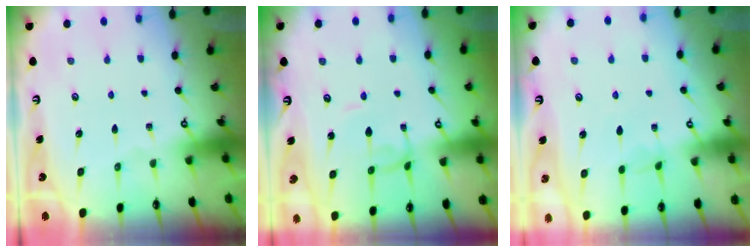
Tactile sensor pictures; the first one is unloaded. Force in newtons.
{"total": 2.1, "press": 2.1, "slide": 0.1}
{"total": 2.7, "press": 2.7, "slide": 0.4}